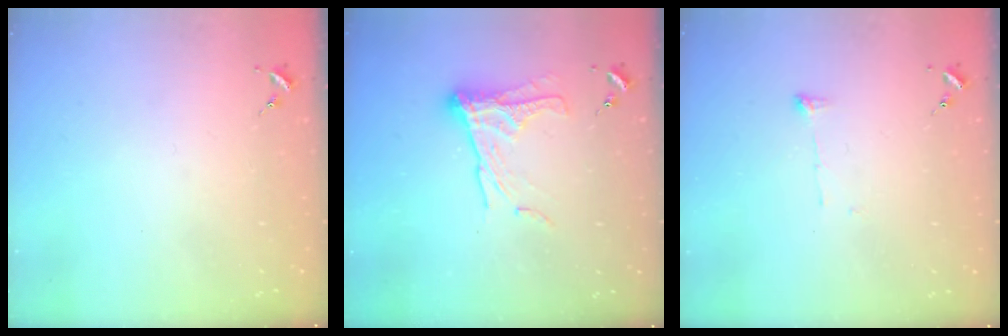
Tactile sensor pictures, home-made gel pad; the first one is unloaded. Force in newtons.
{"total": 11.7, "press": 11.7, "slide": 0.6}
{"total": 4.6, "press": 4.5, "slide": 0.7}